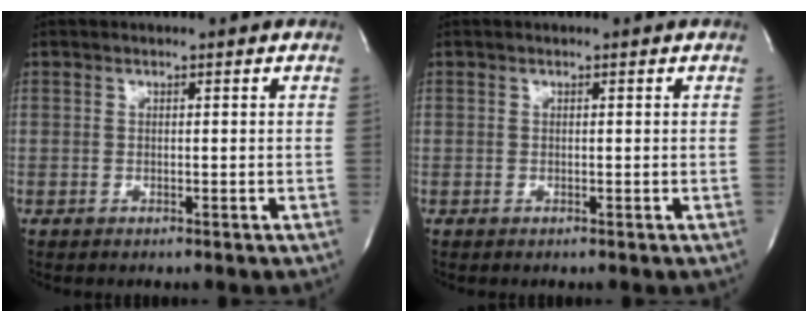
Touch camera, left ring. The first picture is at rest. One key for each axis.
{"total": 0.0}